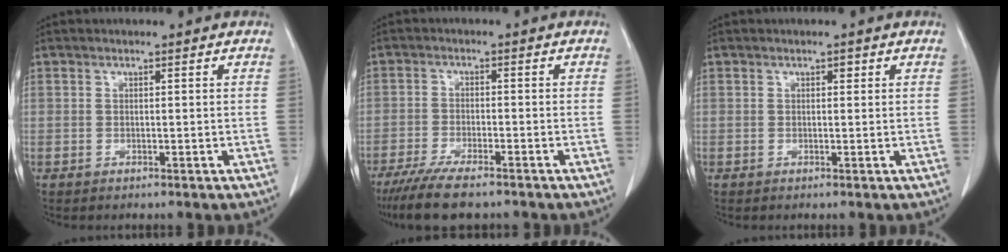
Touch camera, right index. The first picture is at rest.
{"total": 8.5, "force": [-6.8, 1.5, 4.8], "torque": [-0.080, -0.018, -0.109]}
{"total": 0.6, "force": [0.3, 0.4, 0.4], "torque": [-0.005, 0.000, 0.003]}